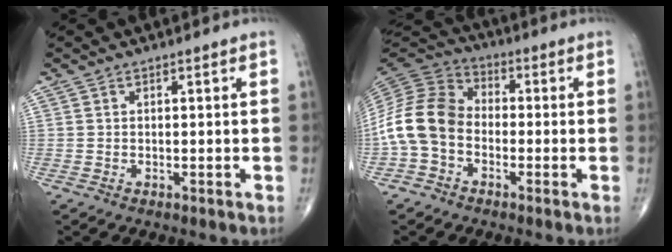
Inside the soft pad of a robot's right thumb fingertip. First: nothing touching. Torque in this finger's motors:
{"motor_torque": [1.63, 1.22, 1.15, -0.44, 0.18]}